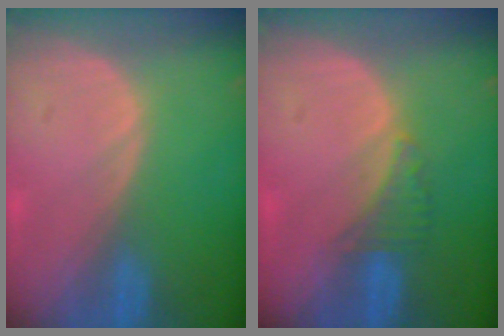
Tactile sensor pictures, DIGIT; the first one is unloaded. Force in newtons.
{"total": 2.7, "press": 2.6, "slide": 0.7}